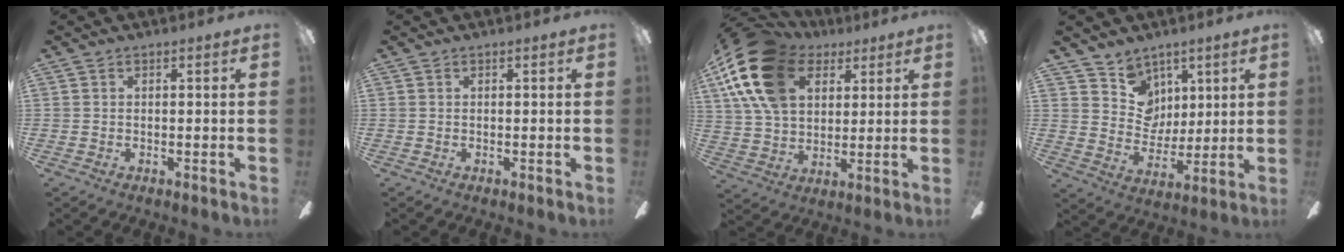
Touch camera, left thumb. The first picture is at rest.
{"total": 0.0}
{"total": 20.6, "force": [8.8, 13.9, 12.4], "torque": [-0.267, -0.019, 0.161]}
{"total": 9.6, "force": [5.6, 7.6, 1.6], "torque": [-0.030, -0.040, 0.111]}